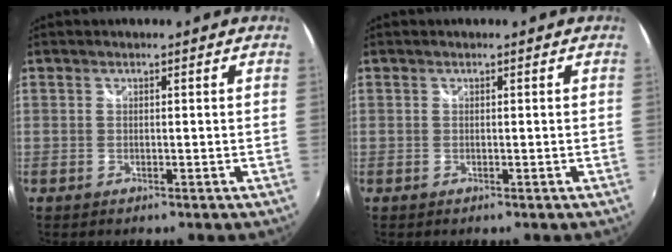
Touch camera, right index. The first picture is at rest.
{"total": 0.0}